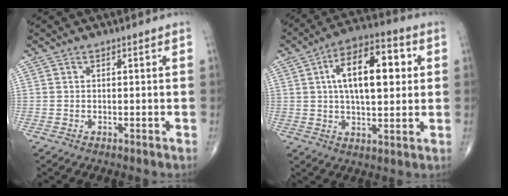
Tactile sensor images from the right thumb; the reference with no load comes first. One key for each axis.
{"total": 16.0, "fx": 3.2, "fy": 7.4, "fz": 13.8, "tx": -0.204, "ty": 0.014, "tz": 0.048}